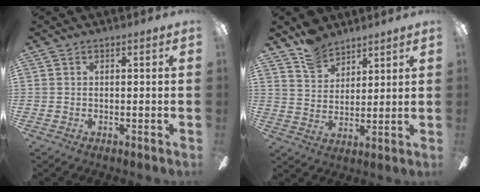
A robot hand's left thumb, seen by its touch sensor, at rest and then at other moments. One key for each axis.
{"total": 8.4, "fx": 6.9, "fy": 4.4, "fz": 2.0, "tx": -0.044, "ty": -0.033, "tz": 0.132}